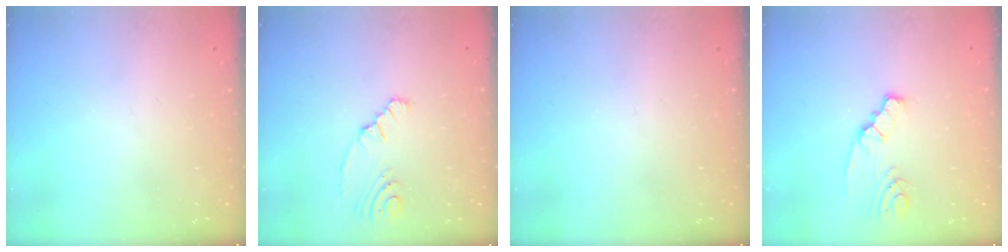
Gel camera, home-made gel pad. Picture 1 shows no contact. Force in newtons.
{"total": 4.9, "press": 1.9, "slide": 4.5}
{"total": 0.0}
{"total": 2.0, "press": 2.0, "slide": 0.4}